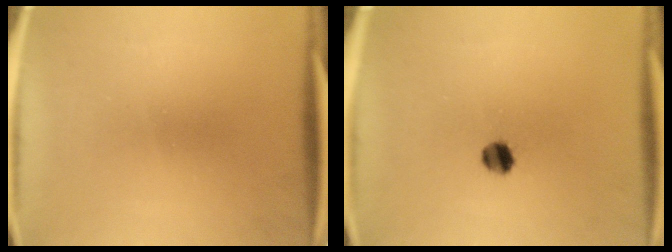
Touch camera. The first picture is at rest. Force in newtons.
{"total": 3.8}